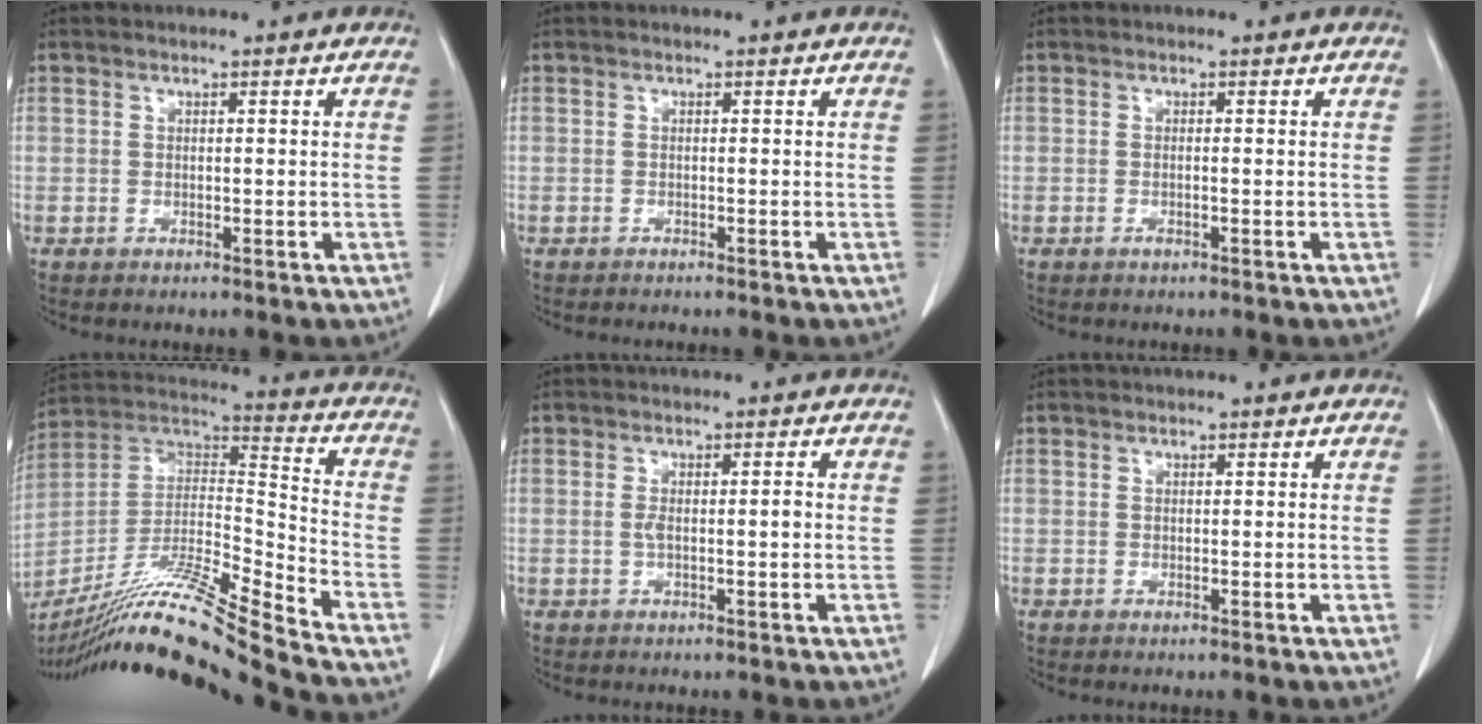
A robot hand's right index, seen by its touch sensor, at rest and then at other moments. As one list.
[{"total": 0.8, "force": [-0.8, 0.0, 0.2], "torque": [-0.006, -0.002, -0.009]}, {"total": 0.7, "force": [-0.4, -0.1, 0.6], "torque": [-0.011, 0.001, -0.004]}, {"total": 21.1, "force": [-18.0, -2.1, 10.7], "torque": [-0.222, -0.008, -0.329]}, {"total": 2.1, "force": [-0.2, 0.4, 2.0], "torque": [-0.037, 0.004, 0.000]}, {"total": 0.0}]